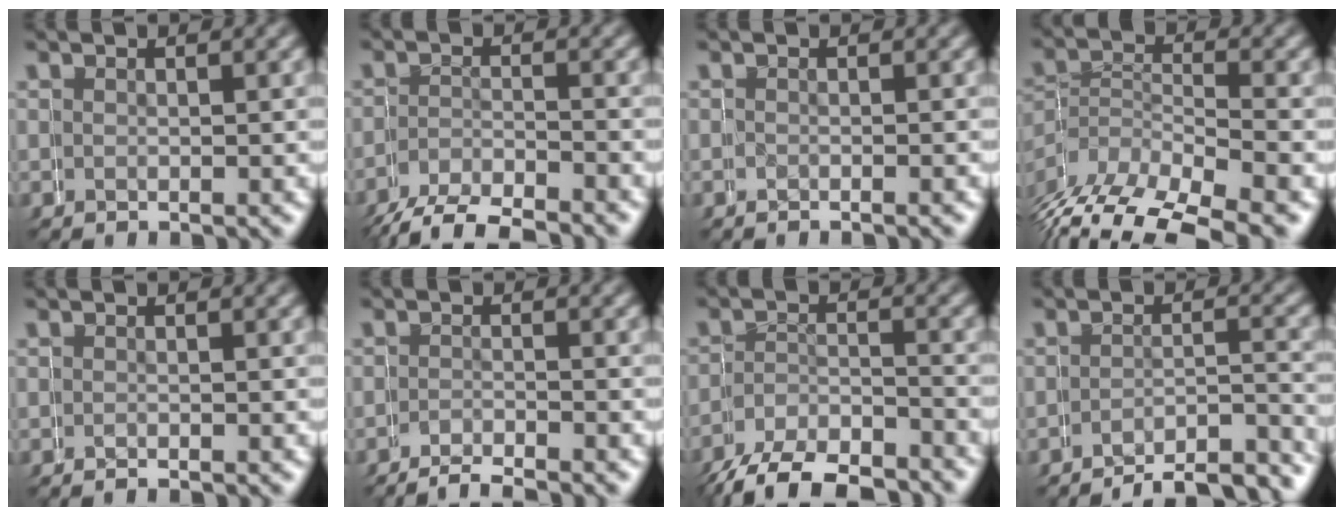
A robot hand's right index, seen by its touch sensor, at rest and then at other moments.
{"total": 4.9, "force": [-4.1, 2.4, 1.1], "torque": [-0.028, -0.012, -0.062]}
{"total": 0.9, "force": [-0.4, -0.7, -0.5], "torque": [0.013, 0.002, -0.008]}
{"total": 6.2, "force": [-3.6, 3.8, 3.3], "torque": [-0.070, -0.014, -0.050]}
{"total": 0.6, "force": [-0.5, -0.3, -0.1], "torque": [0.005, 0.002, -0.008]}
{"total": 5.1, "force": [-4.8, 1.5, 0.3], "torque": [0.005, -0.012, -0.070]}
{"total": 6.1, "force": [-5.4, 2.8, 1.0], "torque": [-0.021, -0.008, -0.083]}
{"total": 9.7, "force": [-9.2, 2.4, 1.9], "torque": [-0.011, -0.018, -0.135]}